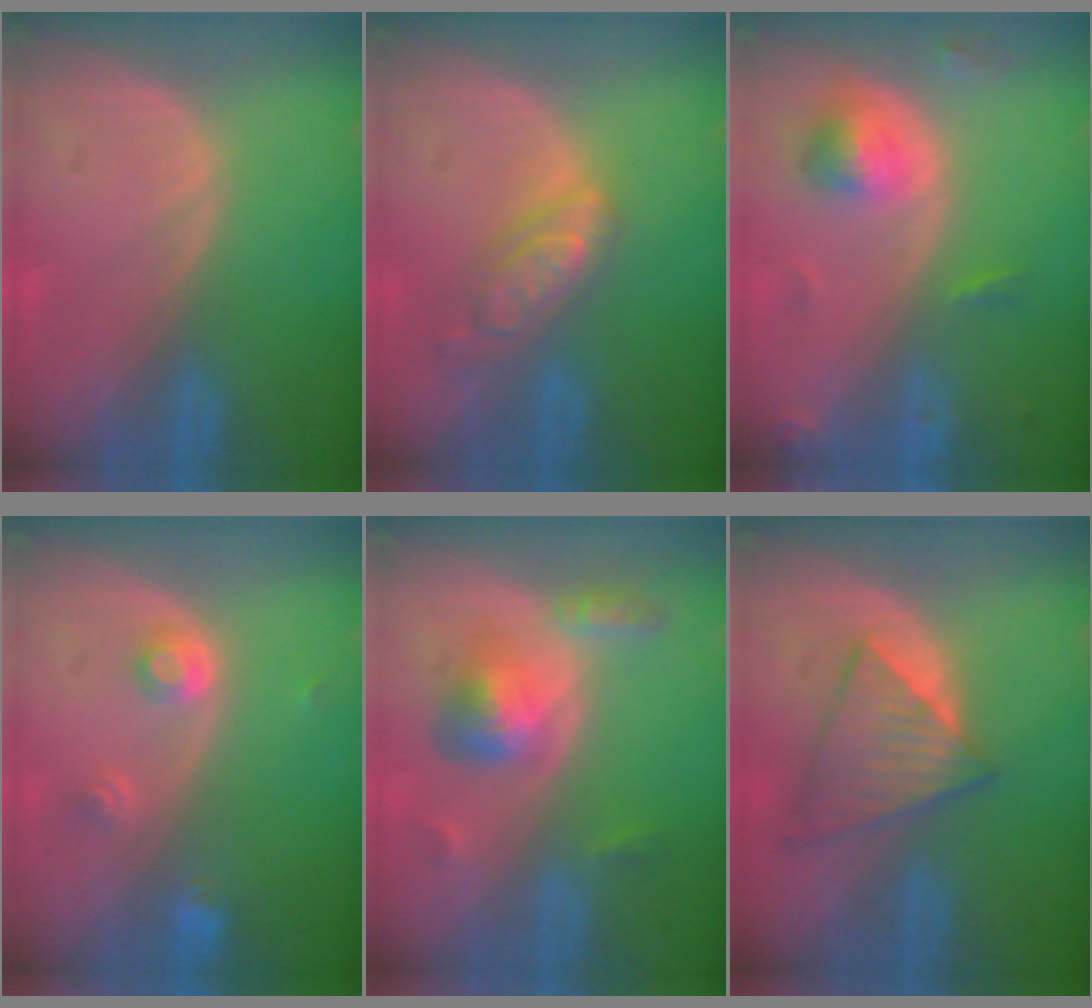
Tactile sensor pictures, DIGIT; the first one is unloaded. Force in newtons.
{"total": 6.2, "press": 5.5, "slide": 2.9}
{"total": 5.0, "press": 4.8, "slide": 1.5}
{"total": 3.0, "press": 2.8, "slide": 1.2}
{"total": 6.2, "press": 5.5, "slide": 2.8}
{"total": 6.3, "press": 6.3, "slide": 0.1}